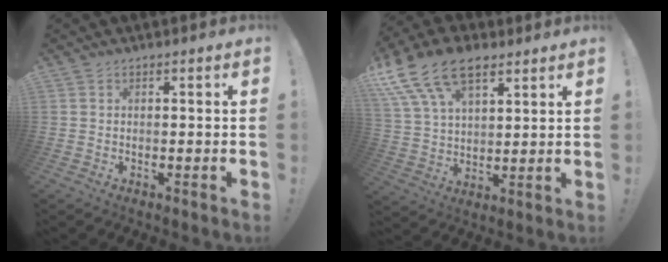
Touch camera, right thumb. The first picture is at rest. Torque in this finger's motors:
{"motor_torque": [0.43, 2.58, 0.82, 0.10, 0.15]}